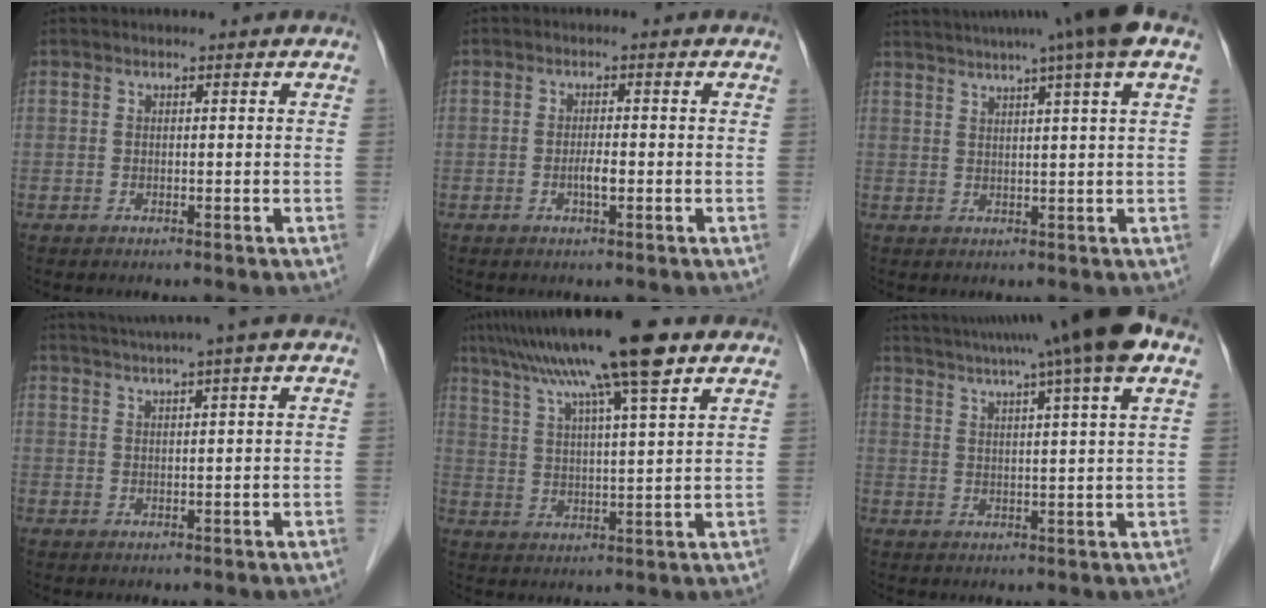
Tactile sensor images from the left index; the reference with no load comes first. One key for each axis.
{"total": 2.1, "fx": -0.7, "fy": 0.4, "fz": 1.9, "tx": -0.037, "ty": 0.001, "tz": -0.012}
{"total": 11.4, "fx": 8.0, "fy": -1.5, "fz": 8.0, "tx": -0.129, "ty": 0.027, "tz": 0.097}
{"total": 6.4, "fx": 4.9, "fy": -1.6, "fz": 3.7, "tx": -0.056, "ty": 0.021, "tz": 0.074}
{"total": 15.3, "fx": 10.6, "fy": 0.3, "fz": 11.1, "tx": -0.187, "ty": 0.038, "tz": 0.170}
{"total": 16.5, "fx": 12.5, "fy": -1.3, "fz": 10.7, "tx": -0.179, "ty": 0.024, "tz": 0.165}